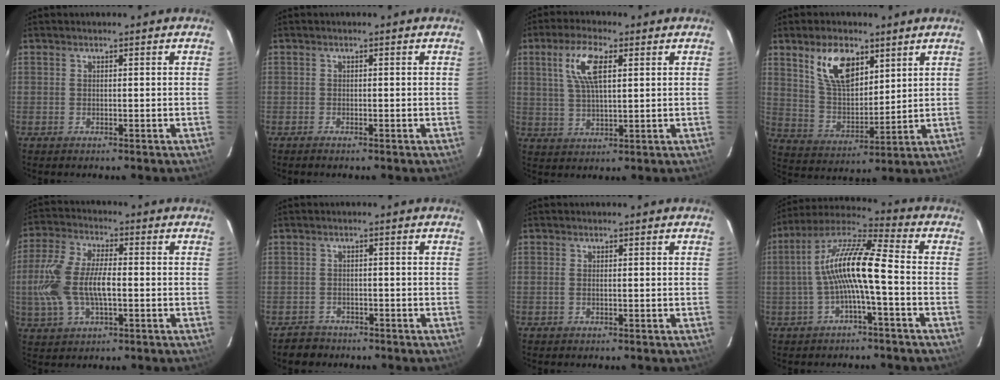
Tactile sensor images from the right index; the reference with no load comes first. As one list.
[{"total": 0.7, "force": [-0.6, 0.2, 0.2], "torque": [-0.006, -0.001, -0.013]}, {"total": 8.3, "force": [3.0, 2.9, 7.2], "torque": [-0.143, 0.011, 0.060]}, {"total": 11.6, "force": [6.4, 5.9, 7.7], "torque": [-0.140, 0.012, 0.132]}, {"total": 13.3, "force": [-1.5, 6.2, 11.7], "torque": [-0.258, 0.007, -0.026]}, {"total": 3.6, "force": [-2.6, 2.4, -0.2], "torque": [-0.007, 0.016, -0.042]}, {"total": 0.7, "force": [-0.1, 0.4, 0.6], "torque": [-0.015, 0.000, -0.001]}, {"total": 11.9, "force": [-1.8, 1.4, 11.6], "torque": [-0.233, 0.022, -0.037]}]